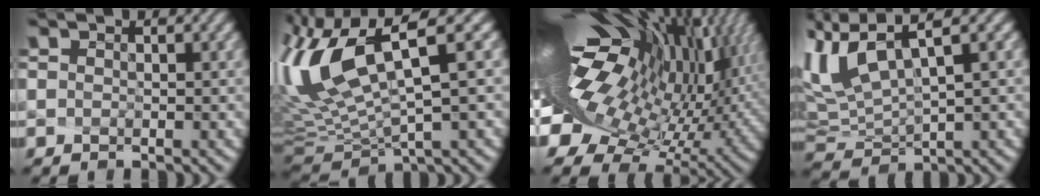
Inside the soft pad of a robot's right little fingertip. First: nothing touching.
{"total": 9.7, "force": [3.1, 1.8, 9.0], "torque": [-0.224, -0.012, 0.098]}
{"total": 17.1, "force": [3.8, 7.6, 14.9], "torque": [-0.270, -0.012, 0.106]}
{"total": 5.1, "force": [2.8, 0.9, 4.2], "torque": [-0.121, -0.006, 0.086]}